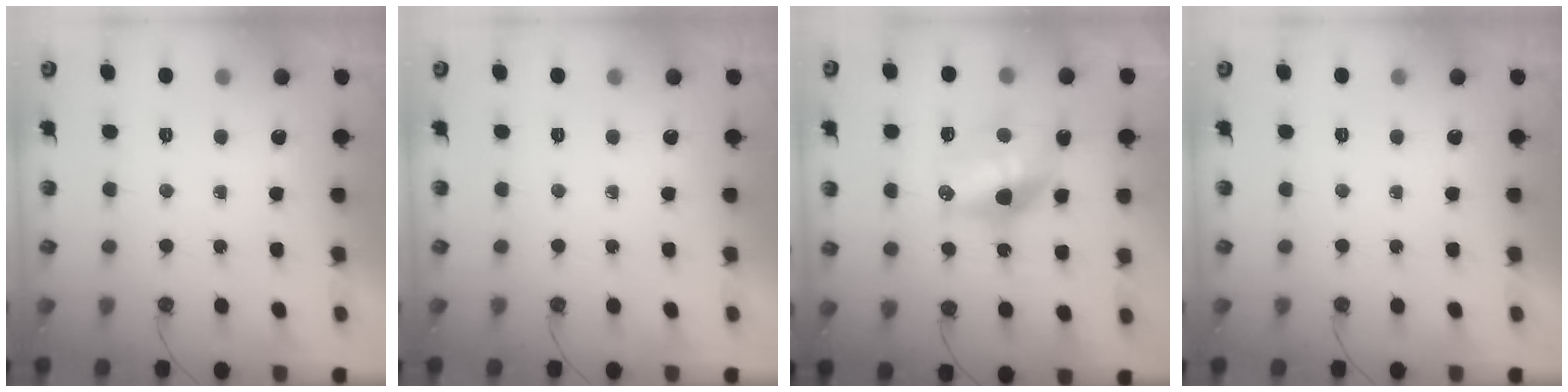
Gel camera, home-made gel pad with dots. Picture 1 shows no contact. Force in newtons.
{"total": 0.0}
{"total": 13.6, "press": 13.5, "slide": 1.2}
{"total": 0.0}